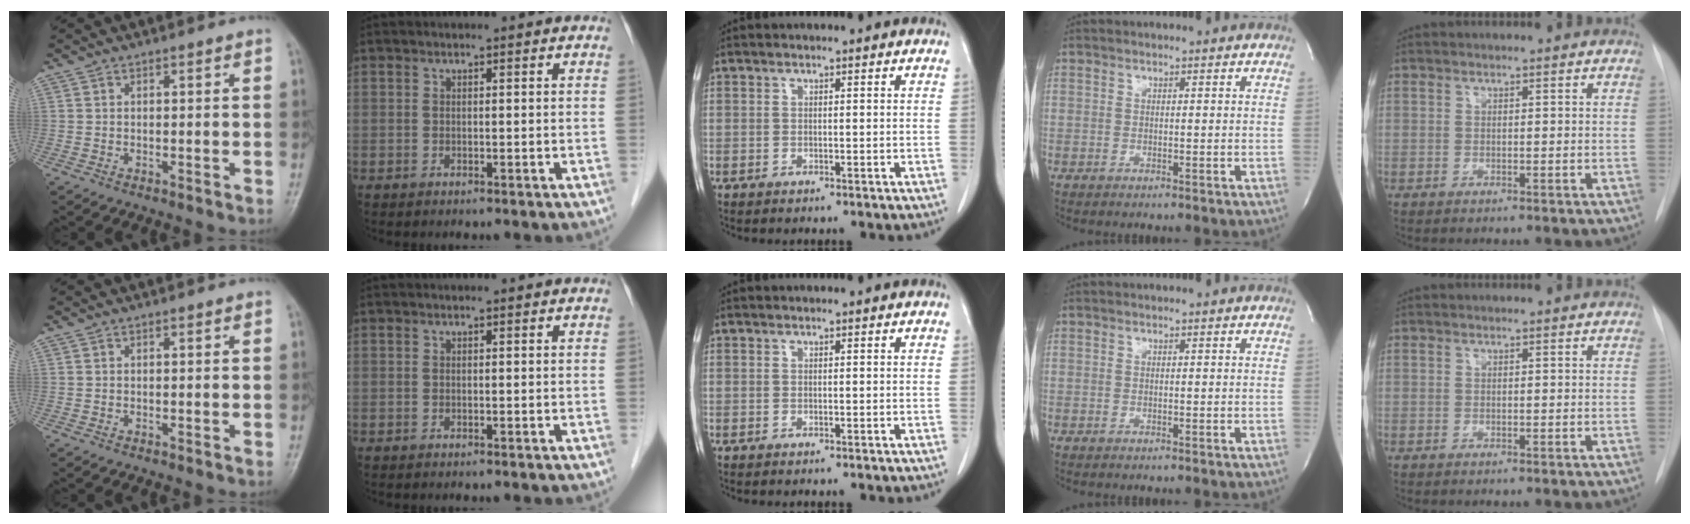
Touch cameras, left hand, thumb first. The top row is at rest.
{}